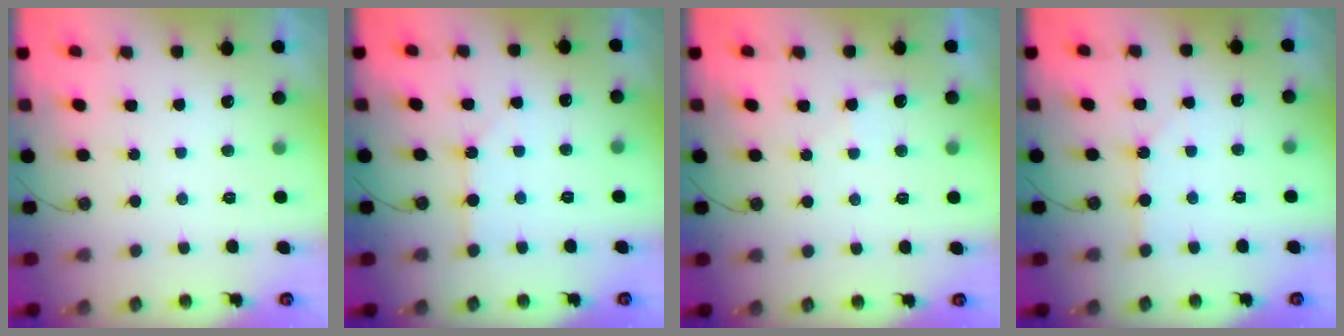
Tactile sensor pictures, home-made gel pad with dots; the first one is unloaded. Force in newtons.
{"total": 1.3, "press": 1.3, "slide": 0.2}
{"total": 4.3, "press": 4.3, "slide": 0.6}
{"total": 1.3, "press": 1.3, "slide": 0.2}